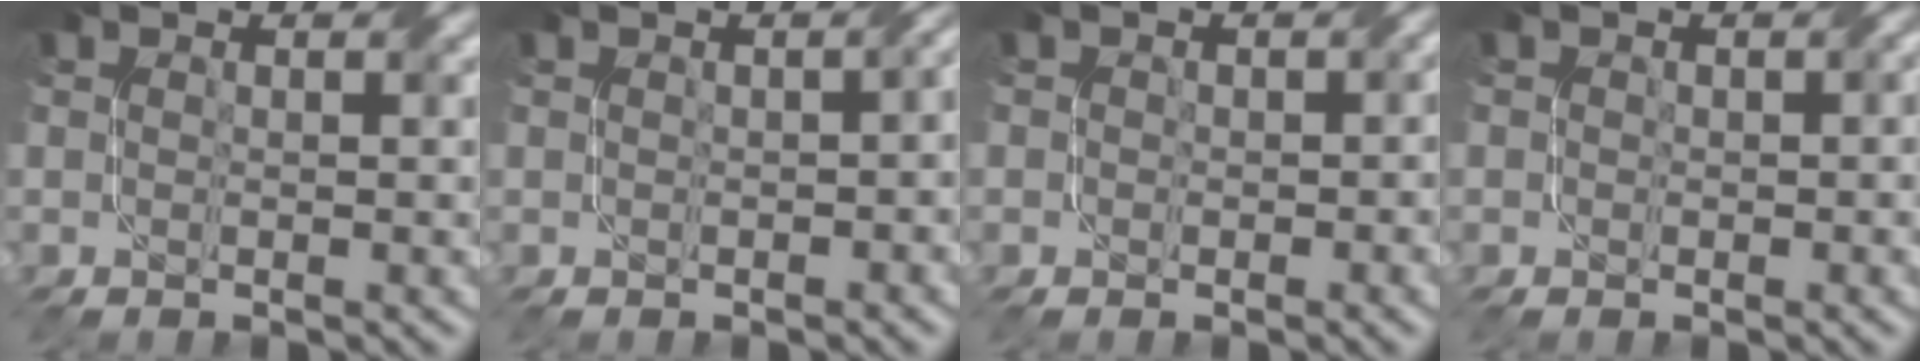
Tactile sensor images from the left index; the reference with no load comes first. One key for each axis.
{"total": 2.7, "fx": -0.1, "fy": 1.3, "fz": 2.3, "tx": -0.016, "ty": 0.003, "tz": 0.010}
{"total": 2.0, "fx": 0.1, "fy": 1.8, "fz": 1.0, "tx": 0.002, "ty": 0.001, "tz": 0.001}
{"total": 1.5, "fx": 0.1, "fy": 1.2, "fz": 1.0, "tx": -0.008, "ty": -0.001, "tz": 0.005}